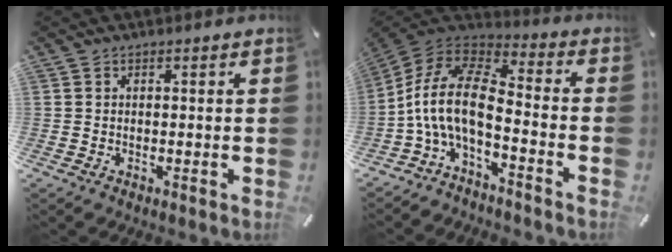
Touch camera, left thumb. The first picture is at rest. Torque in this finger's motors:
{"motor_torque": [-0.52, 2.04, 1.51, 0.75, 0.57]}